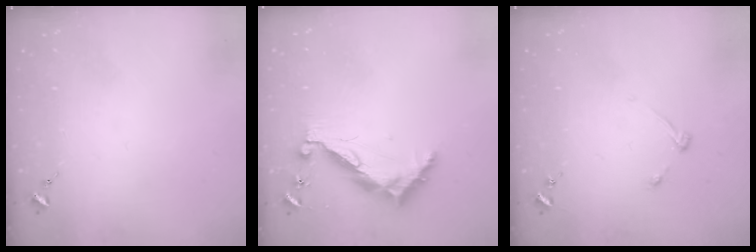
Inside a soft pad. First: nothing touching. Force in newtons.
{"total": 9.6, "press": 9.6, "slide": 0.8}
{"total": 3.9, "press": 3.8, "slide": 0.6}